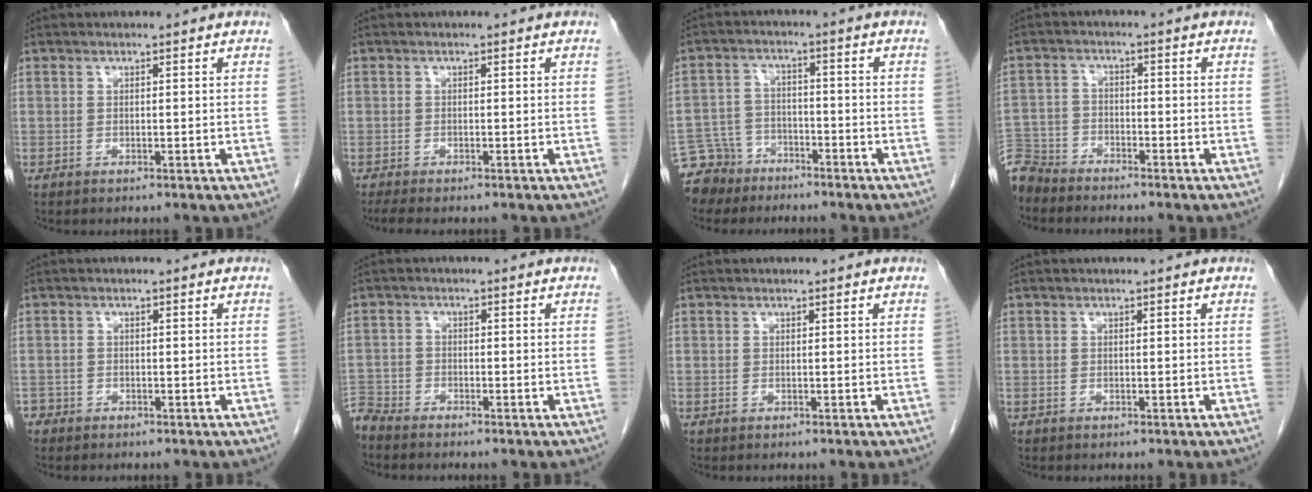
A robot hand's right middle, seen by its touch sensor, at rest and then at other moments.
{"total": 3.8, "force": [-3.1, 0.7, 2.0], "torque": [-0.034, -0.012, -0.044]}
{"total": 7.2, "force": [-5.8, 4.4, 0.1], "torque": [-0.008, 0.002, -0.106]}
{"total": 6.8, "force": [-6.4, 2.2, 0.3], "torque": [-0.005, -0.004, -0.127]}
{"total": 1.6, "force": [-1.3, 1.0, 0.1], "torque": [-0.006, 0.001, -0.023]}
{"total": 3.3, "force": [-3.3, 0.4, 0.1], "torque": [0.005, -0.012, -0.065]}
{"total": 0.0}
{"total": 0.0}